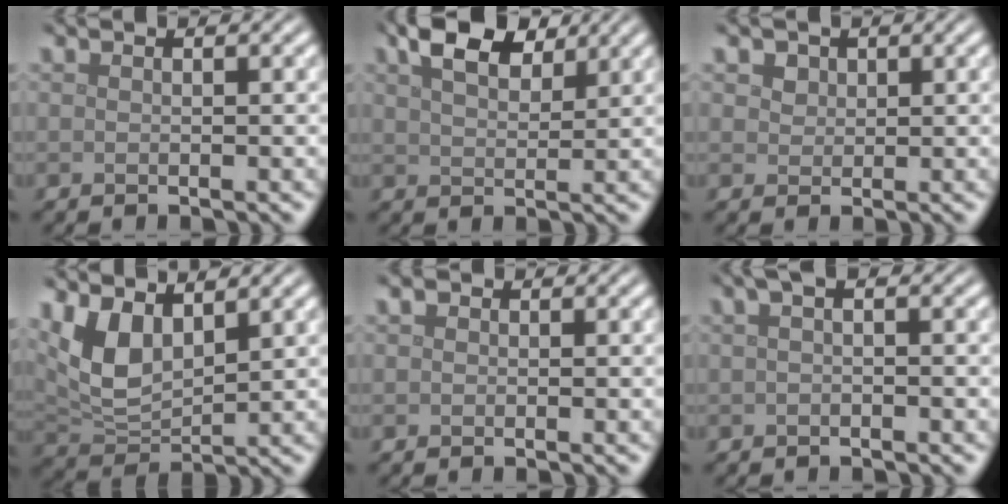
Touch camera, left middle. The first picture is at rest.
{"total": 5.9, "force": [3.9, 2.7, 3.6], "torque": [-0.063, 0.020, 0.059]}
{"total": 2.4, "force": [1.4, 1.7, 1.0], "torque": [-0.024, 0.004, 0.022]}
{"total": 5.6, "force": [2.5, 3.0, 4.1], "torque": [-0.092, -0.006, 0.050]}
{"total": 0.7, "force": [0.1, 0.6, 0.3], "torque": [-0.002, -0.001, -0.004]}
{"total": 1.8, "force": [0.5, 0.6, 1.7], "torque": [-0.025, 0.006, 0.000]}